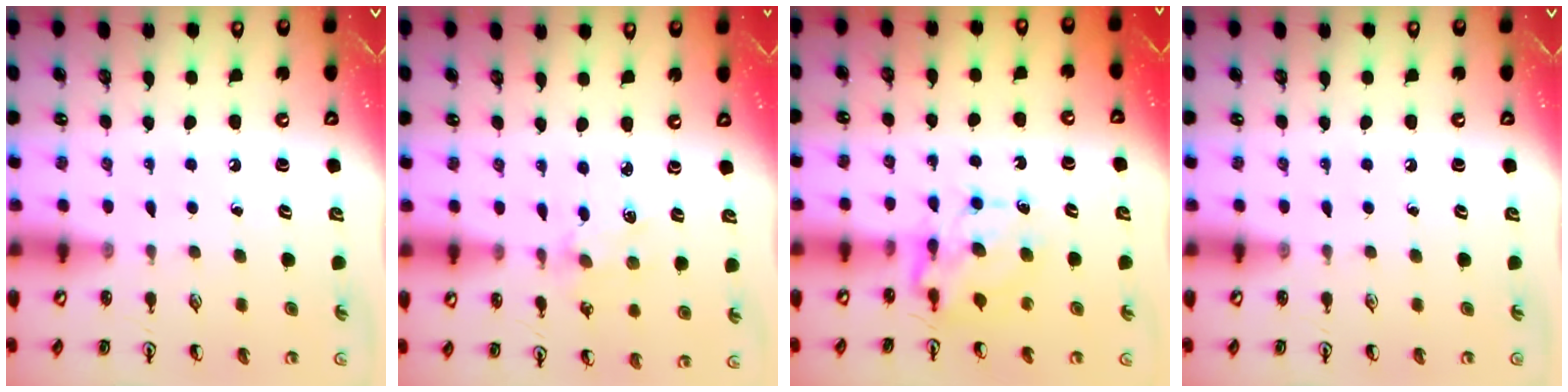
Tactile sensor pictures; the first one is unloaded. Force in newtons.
{"total": 2.8, "press": 2.7, "slide": 0.4}
{"total": 6.8, "press": 6.8, "slide": 0.6}
{"total": 0.0}